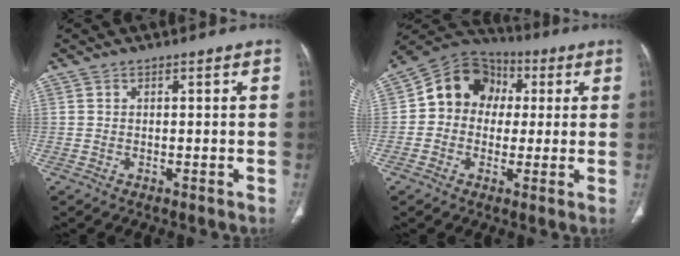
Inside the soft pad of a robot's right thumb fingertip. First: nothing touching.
{"total": 12.3, "force": [1.4, 10.6, 6.2], "torque": [-0.070, 0.026, 0.008]}